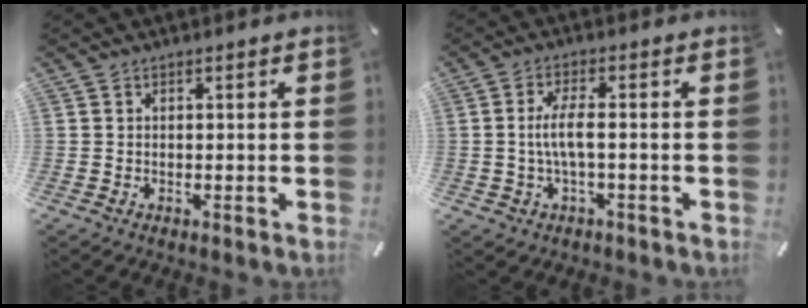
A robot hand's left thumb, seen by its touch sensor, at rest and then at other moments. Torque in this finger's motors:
{"motor_torque": [0.53, 0.53, 0.47, 0.35, 0.07]}